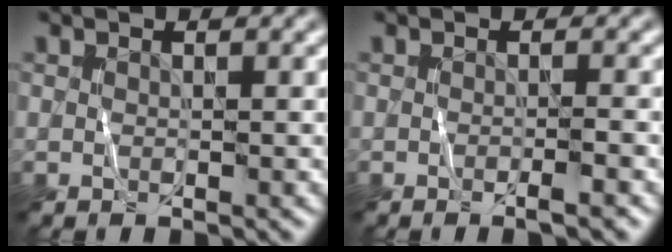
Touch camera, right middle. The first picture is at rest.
{"total": 1.6, "force": [-0.6, 0.3, 1.5], "torque": [-0.014, 0.004, -0.015]}